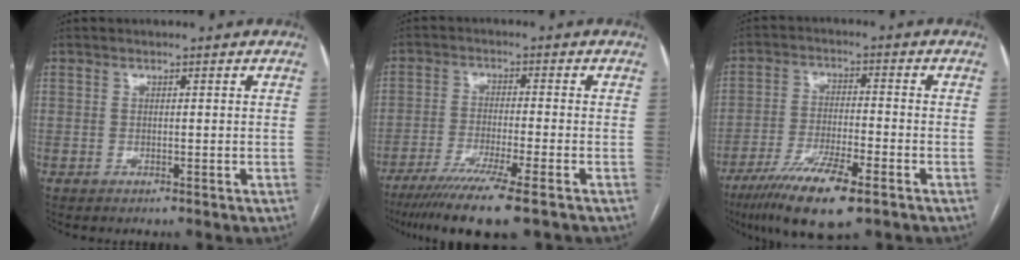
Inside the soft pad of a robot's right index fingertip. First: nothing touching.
{"total": 11.5, "force": [-8.3, -0.4, 7.9], "torque": [-0.127, -0.030, -0.131]}
{"total": 11.8, "force": [-7.3, 1.8, 9.1], "torque": [-0.168, -0.026, -0.124]}